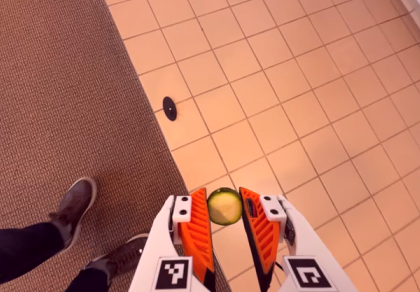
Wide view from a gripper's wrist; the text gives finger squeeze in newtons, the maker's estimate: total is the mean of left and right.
{"total": 6.8, "left": 6.5, "right": 7.1}